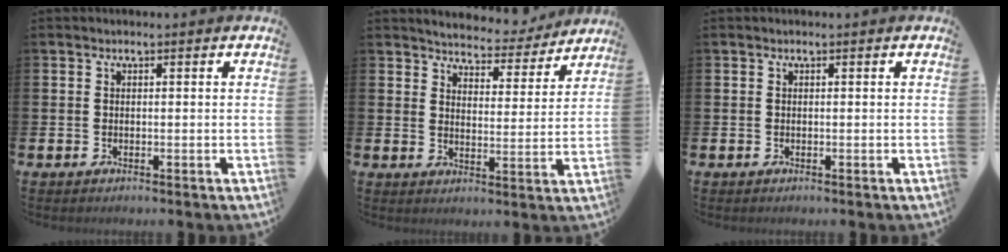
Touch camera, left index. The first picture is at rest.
{"total": 5.1, "force": [5.0, 1.1, 0.2], "torque": [-0.019, -0.042, 0.082]}
{"total": 0.0}